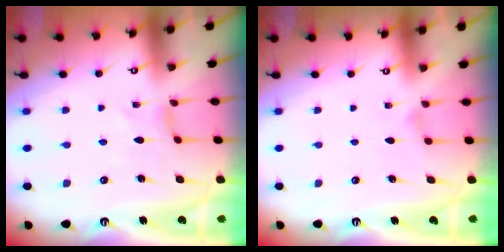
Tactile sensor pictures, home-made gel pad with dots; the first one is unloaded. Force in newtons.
{"total": 2.1, "press": 2.1, "slide": 0.4}